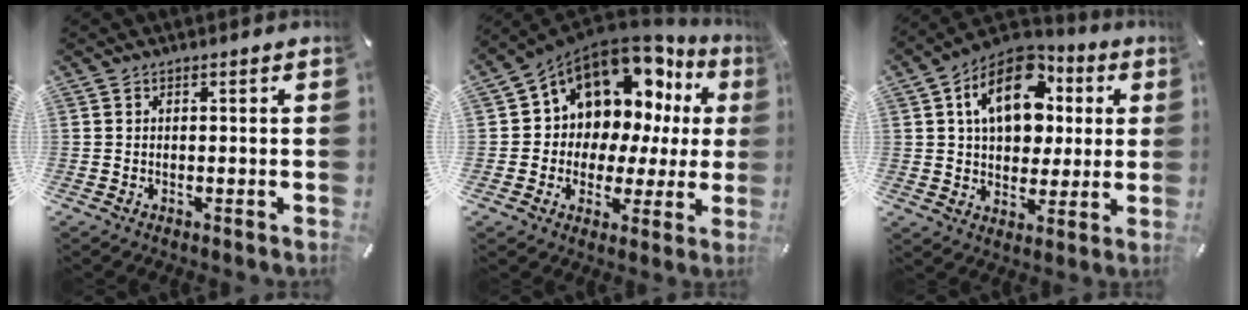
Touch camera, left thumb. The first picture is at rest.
{"total": 12.4, "force": [8.1, 8.3, 4.4], "torque": [-0.076, -0.085, 0.146]}
{"total": 16.4, "force": [5.2, 11.8, 10.2], "torque": [-0.174, -0.008, 0.094]}